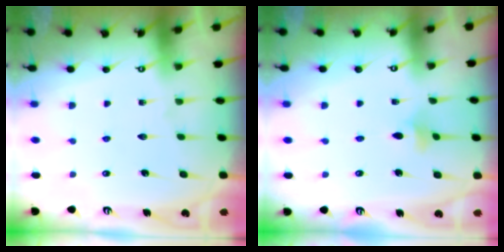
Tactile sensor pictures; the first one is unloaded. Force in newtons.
{"total": 2.6, "press": 2.5, "slide": 0.5}